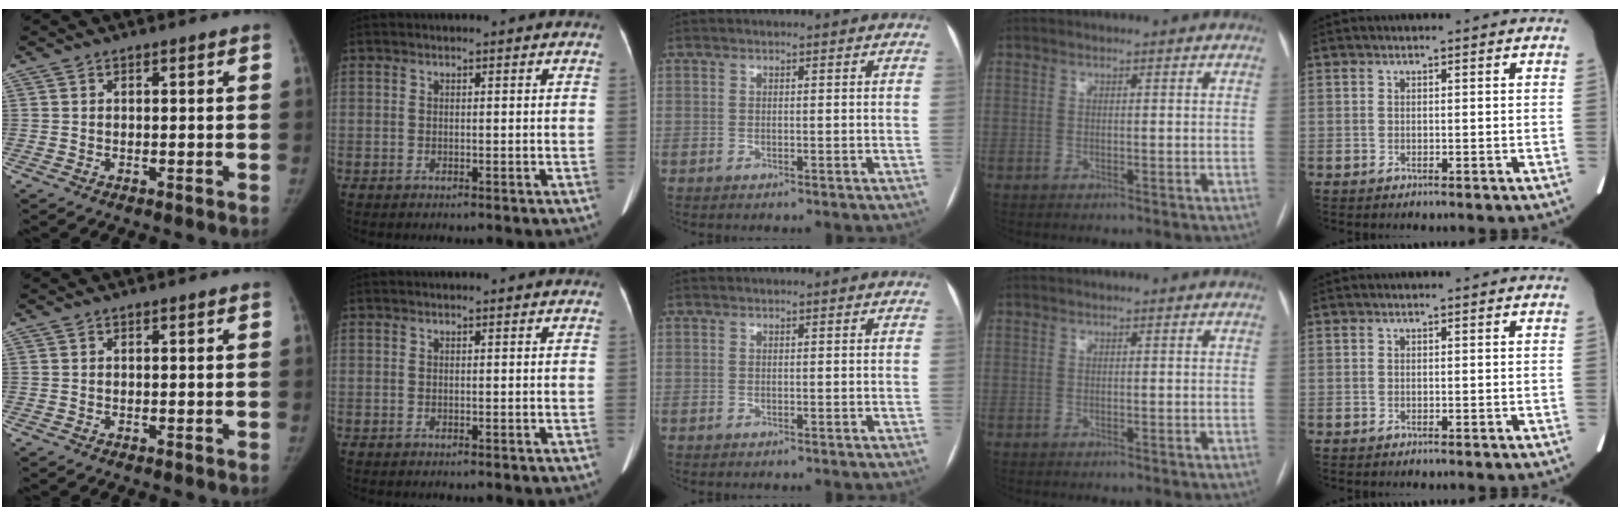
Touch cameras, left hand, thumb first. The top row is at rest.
{}